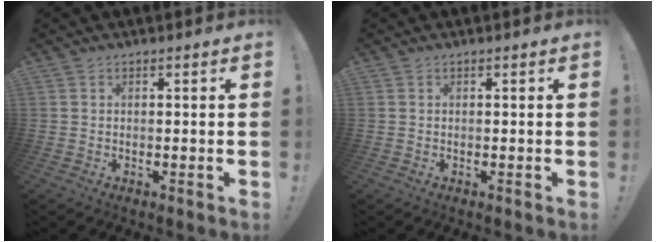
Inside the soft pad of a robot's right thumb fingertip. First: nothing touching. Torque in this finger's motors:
{"motor_torque": [0.02, 0.02, -0.04, -0.03, 0.00]}